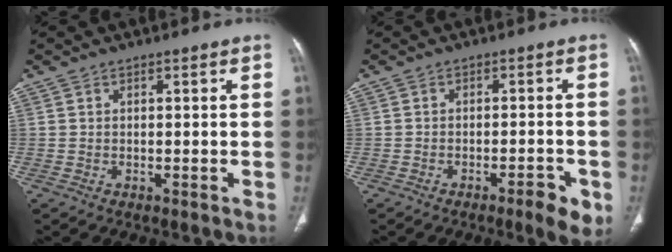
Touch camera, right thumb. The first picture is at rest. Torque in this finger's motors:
{"motor_torque": [0.66, 0.77, -0.17, 0.10, 0.15]}